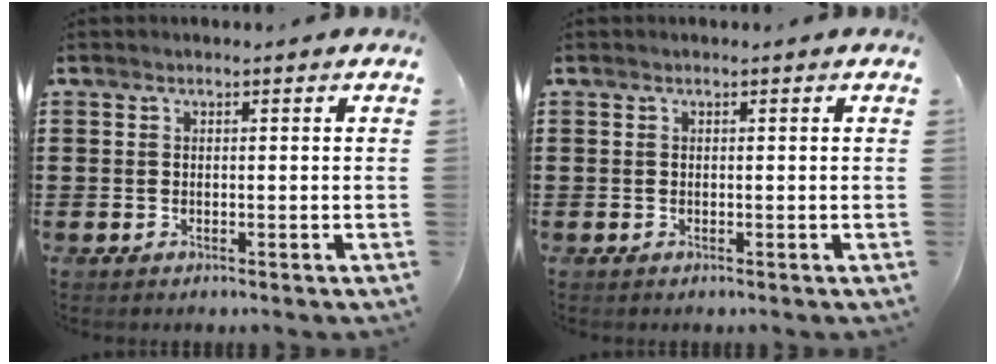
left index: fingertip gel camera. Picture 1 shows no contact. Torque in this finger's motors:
{"motor_torque": [-0.01, 0.00, 0.02, 0.00]}